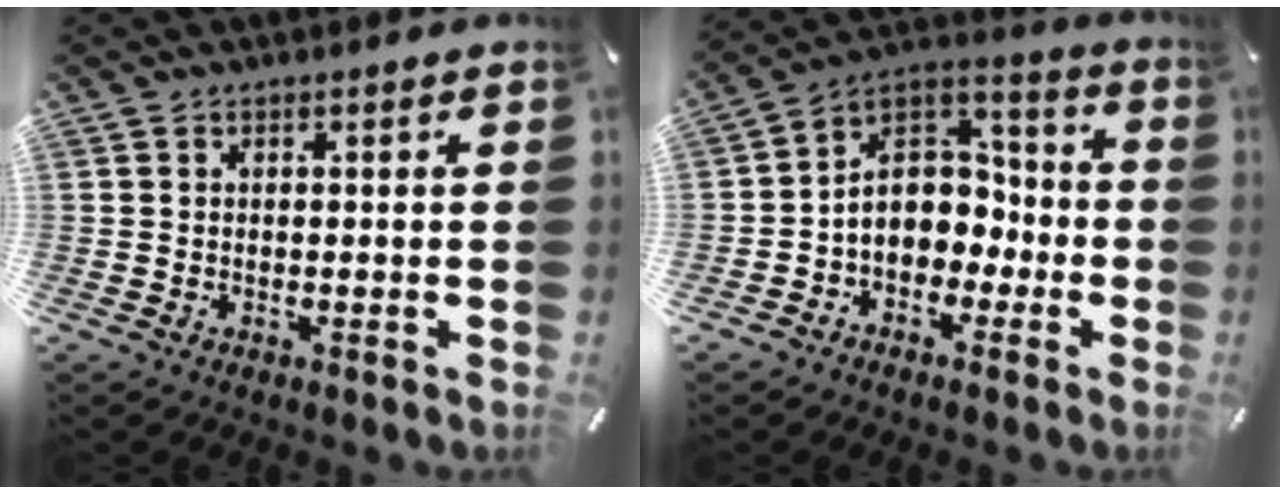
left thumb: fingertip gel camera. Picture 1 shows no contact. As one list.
[{"total": 9.9, "force": [-2.1, 8.7, 4.1], "torque": [-0.067, 0.003, -0.036]}]